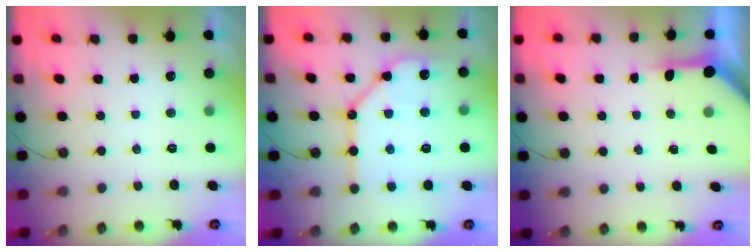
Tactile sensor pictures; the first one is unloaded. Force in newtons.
{"total": 14.2, "press": 14.1, "slide": 1.8}
{"total": 4.2, "press": 4.2, "slide": 0.4}